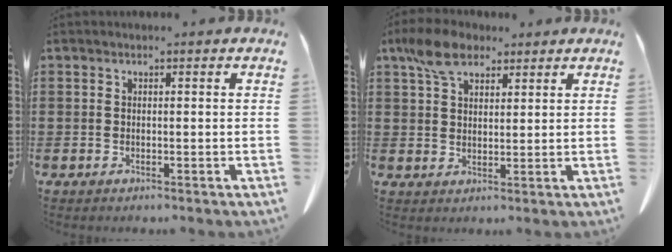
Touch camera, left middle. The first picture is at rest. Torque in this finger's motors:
{"motor_torque": [0.70, 0.36, 0.13, 0.05]}